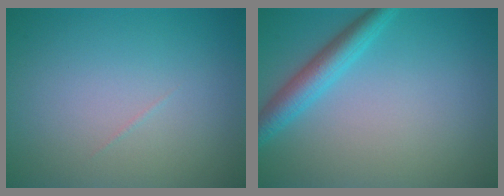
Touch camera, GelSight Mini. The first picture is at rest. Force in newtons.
{"total": 3.4, "press": 3.4, "slide": 0.1}